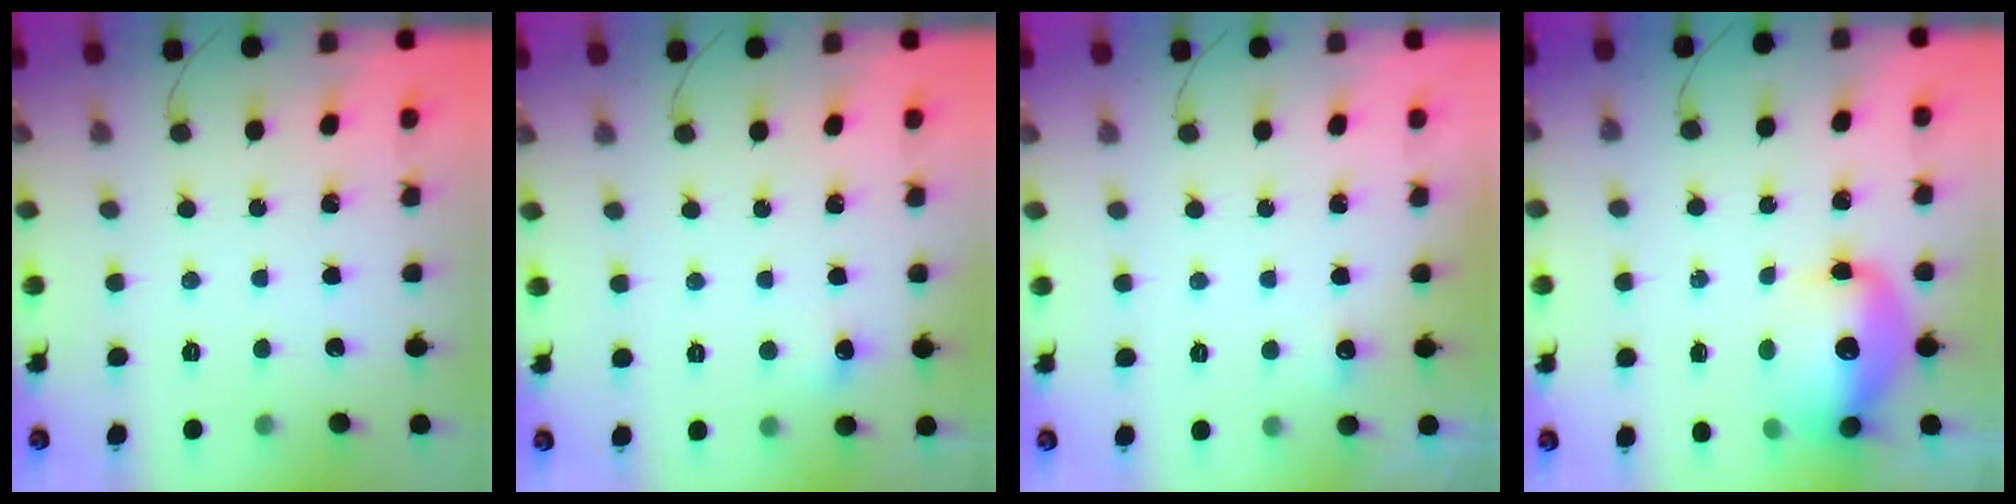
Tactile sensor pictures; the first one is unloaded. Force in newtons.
{"total": 4.5, "press": 4.3, "slide": 1.3}
{"total": 9.3, "press": 3.6, "slide": 8.6}
{"total": 13.8, "press": 13.4, "slide": 3.1}